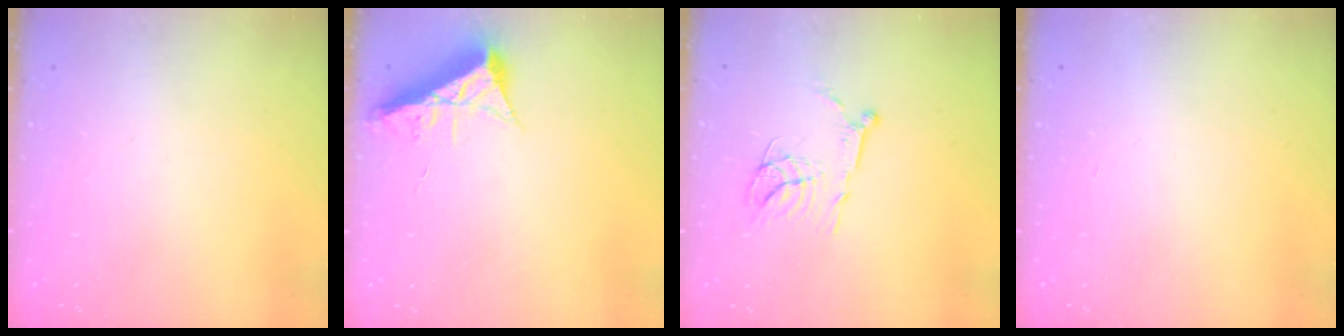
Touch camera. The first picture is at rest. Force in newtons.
{"total": 7.7, "press": 7.6, "slide": 1.0}
{"total": 13.9, "press": 13.9, "slide": 1.2}
{"total": 1.7, "press": 1.7, "slide": 0.1}